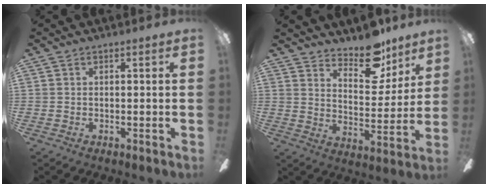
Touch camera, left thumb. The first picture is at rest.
{"total": 13.7, "force": [10.9, 6.1, 5.7], "torque": [-0.068, -0.074, 0.195]}